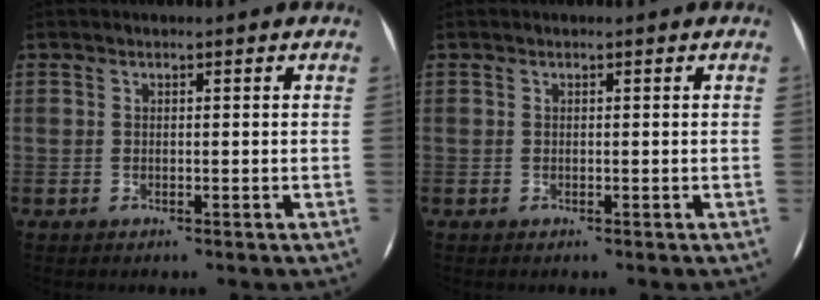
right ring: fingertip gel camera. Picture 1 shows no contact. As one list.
[{"total": 0.0}]